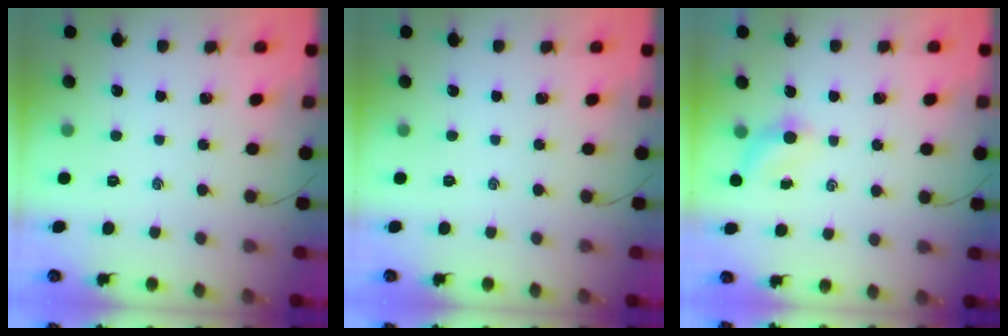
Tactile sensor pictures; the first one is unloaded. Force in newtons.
{"total": 0.0}
{"total": 3.1, "press": 2.9, "slide": 1.1}